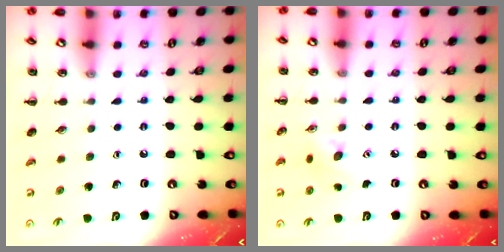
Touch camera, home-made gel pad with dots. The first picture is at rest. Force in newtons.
{"total": 7.8, "press": 7.8, "slide": 0.6}